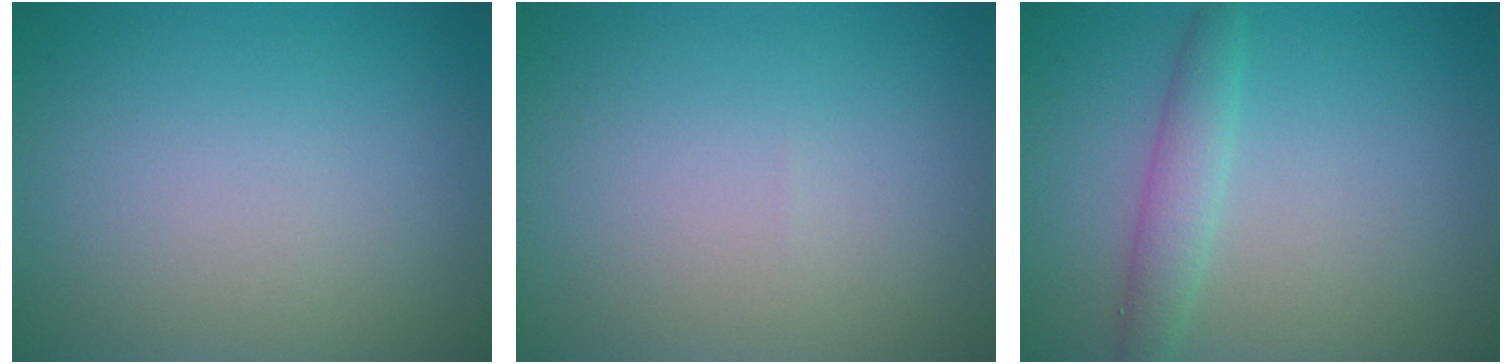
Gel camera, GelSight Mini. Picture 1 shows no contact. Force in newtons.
{"total": 0.0}
{"total": 2.4, "press": 2.4, "slide": 0.1}